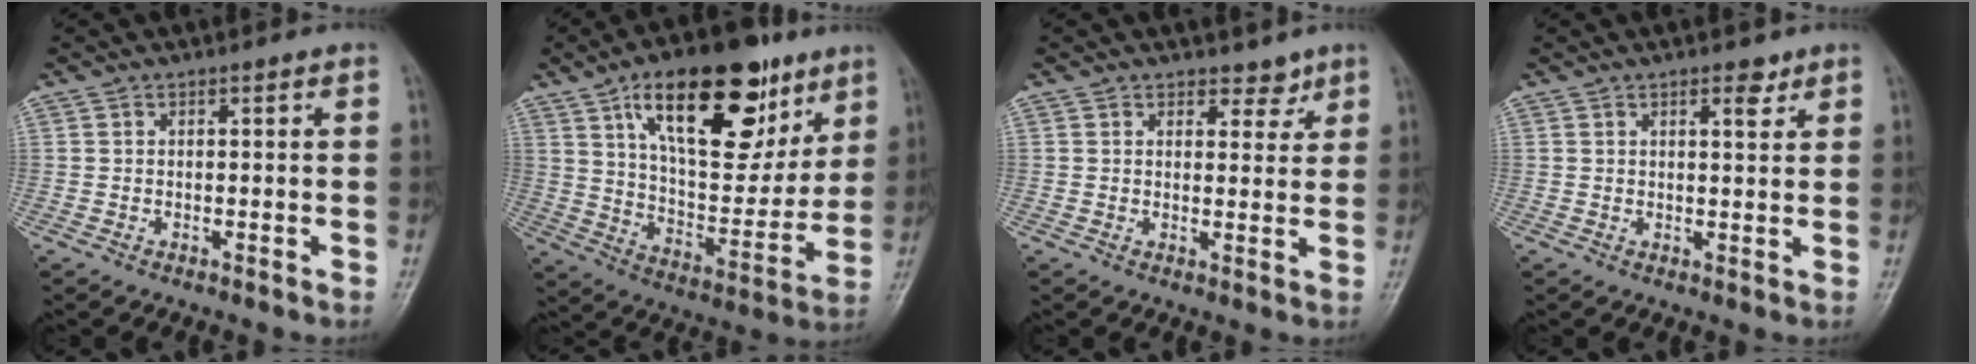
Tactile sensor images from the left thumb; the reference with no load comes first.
{"total": 25.5, "force": [13.3, 11.8, 18.3], "torque": [-0.237, -0.036, 0.221]}
{"total": 3.3, "force": [2.5, 1.9, 0.9], "torque": [0.012, -0.016, 0.035]}
{"total": 3.0, "force": [1.9, 1.2, 2.0], "torque": [-0.017, -0.010, 0.027]}